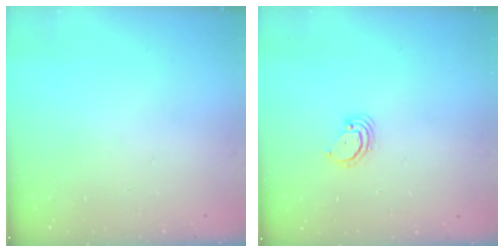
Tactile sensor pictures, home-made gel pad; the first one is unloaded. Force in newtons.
{"total": 2.9, "press": 2.9, "slide": 0.3}